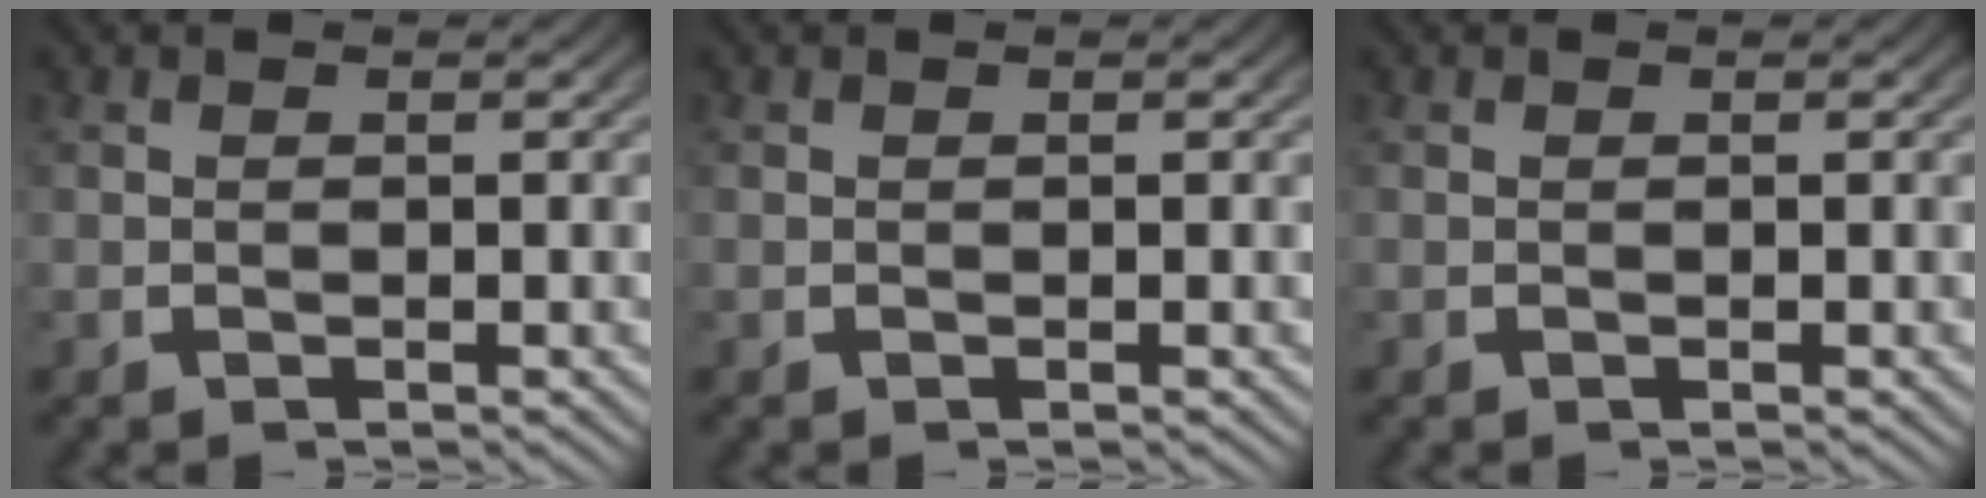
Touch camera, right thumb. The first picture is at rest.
{"total": 0.0}
{"total": 0.0}